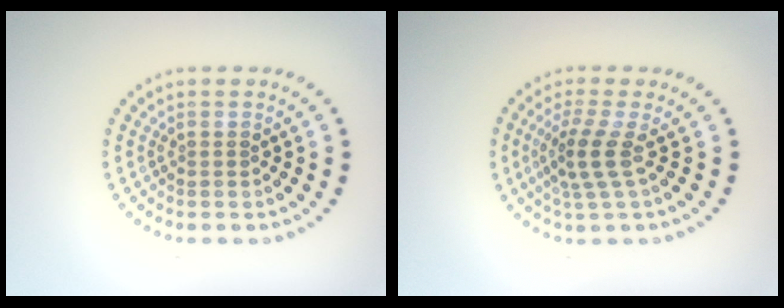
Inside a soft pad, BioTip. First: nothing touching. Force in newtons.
{"total": 2.9, "press": 2.3, "slide": 1.8}